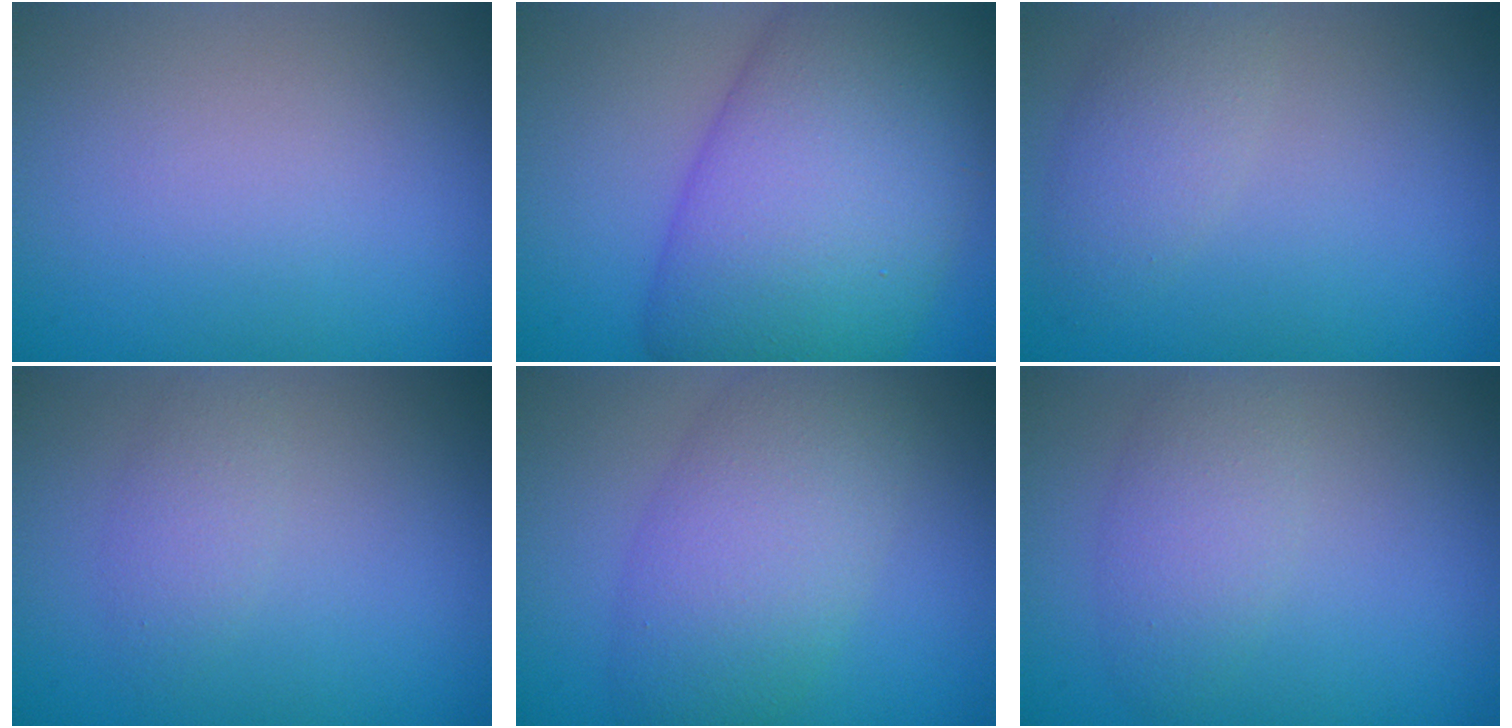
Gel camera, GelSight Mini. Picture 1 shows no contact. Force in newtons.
{"total": 14.6, "press": 14.6, "slide": 0.6}
{"total": 2.5, "press": 2.5, "slide": 0.1}
{"total": 1.8, "press": 1.8, "slide": 0.1}
{"total": 6.5, "press": 6.5, "slide": 0.4}
{"total": 2.9, "press": 2.9, "slide": 0.1}